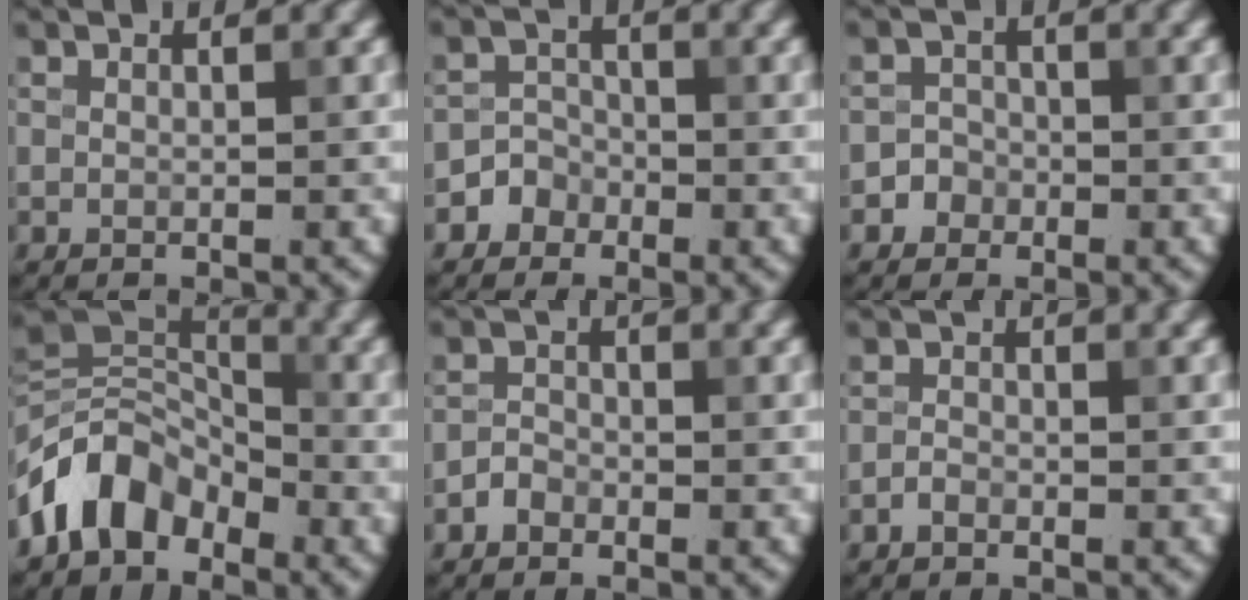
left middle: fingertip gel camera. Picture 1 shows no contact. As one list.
[{"total": 2.0, "force": [-1.2, 1.7, 0.1], "torque": [0.020, 0.011, -0.029]}, {"total": 1.7, "force": [-0.8, 1.5, 0.0], "torque": [0.016, 0.008, -0.019]}, {"total": 6.4, "force": [-3.6, 4.2, 3.3], "torque": [-0.047, 0.007, -0.083]}, {"total": 1.2, "force": [-0.8, 0.8, 0.3], "torque": [-0.002, 0.004, -0.018]}, {"total": 0.9, "force": [-0.6, 0.5, 0.4], "torque": [-0.006, 0.001, -0.016]}]